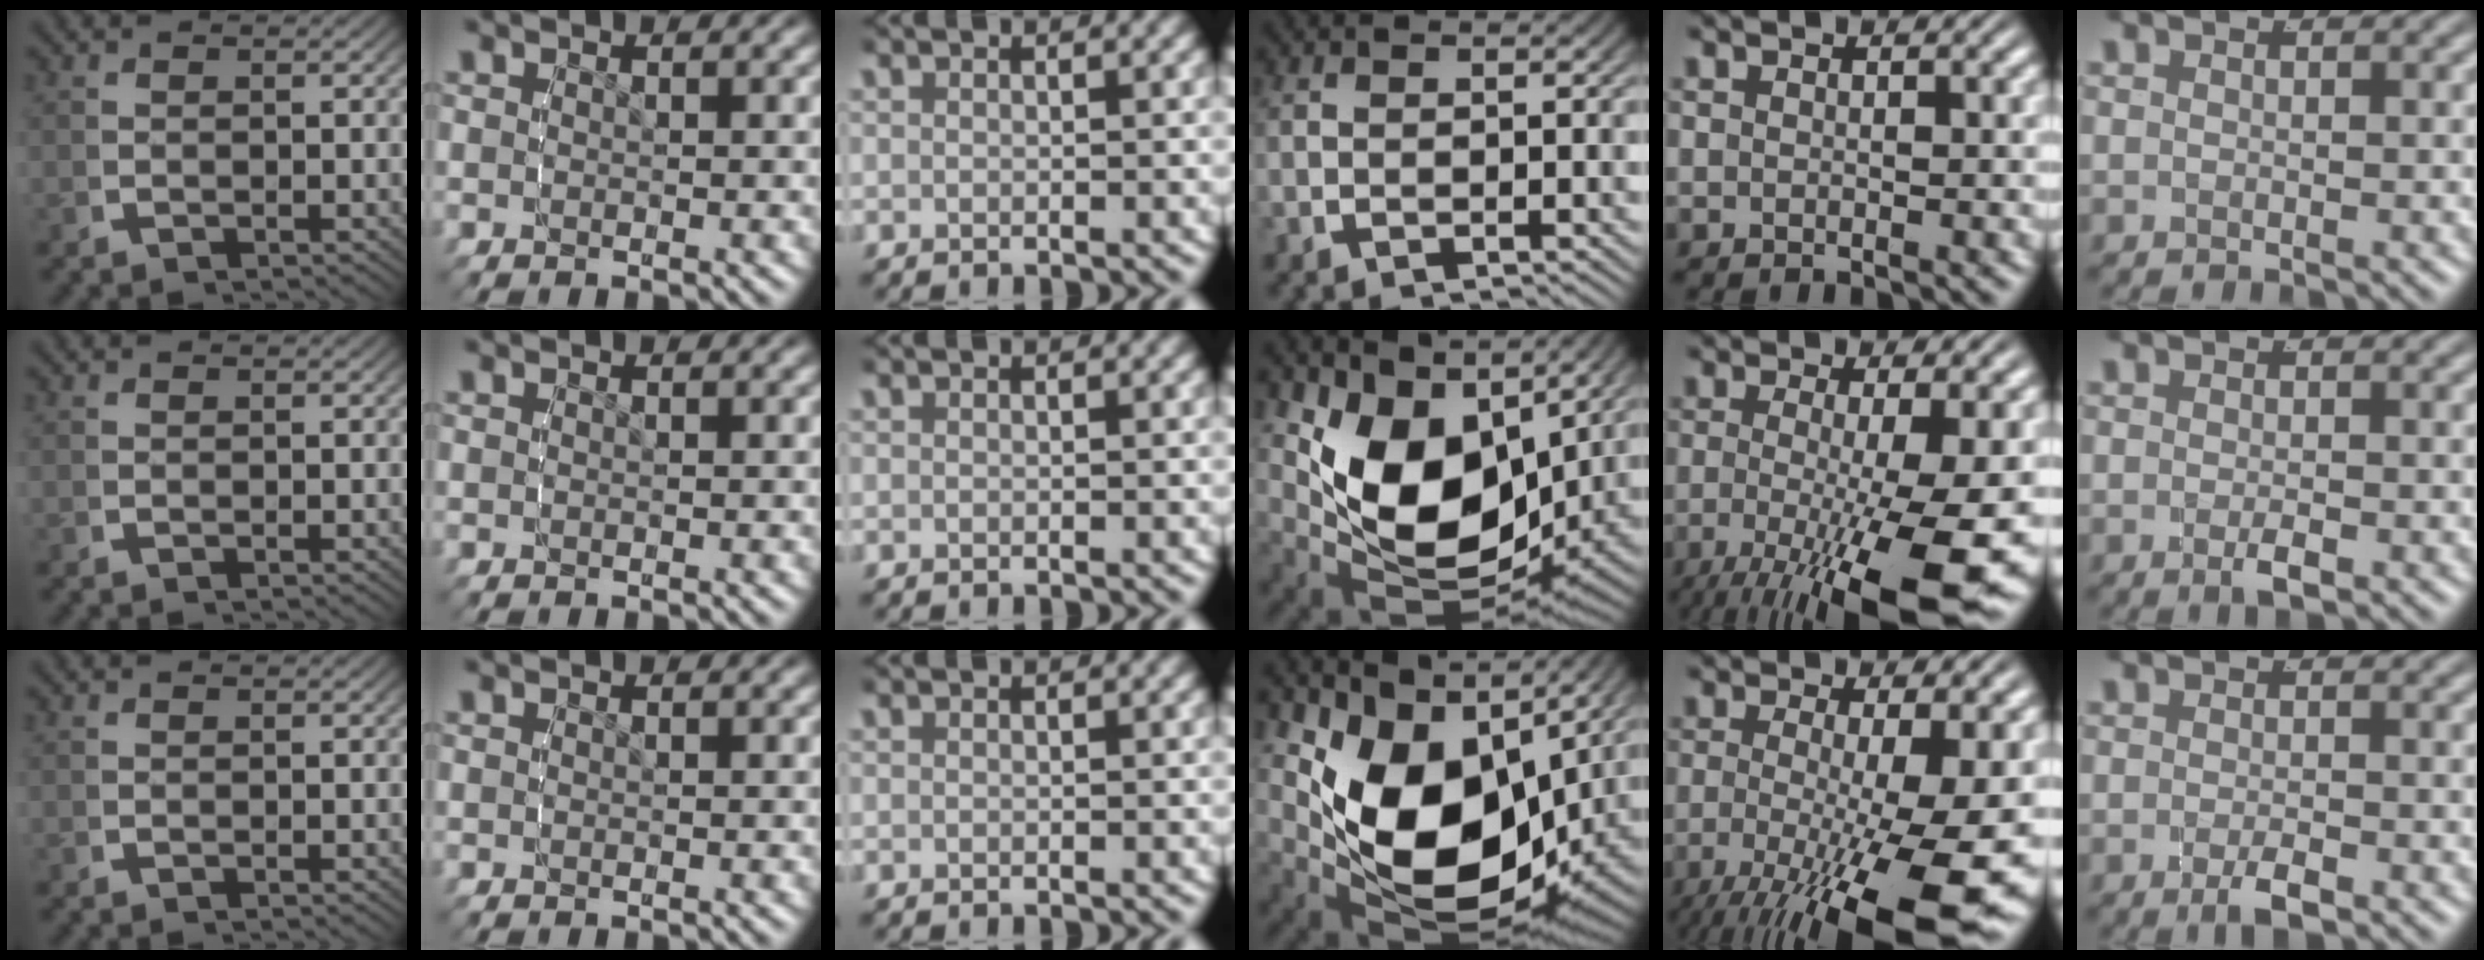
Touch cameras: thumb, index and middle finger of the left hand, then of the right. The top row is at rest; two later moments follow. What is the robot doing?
{"motion": "lift_and_place", "object": "markers"}